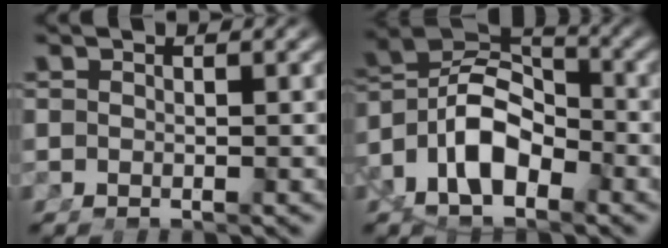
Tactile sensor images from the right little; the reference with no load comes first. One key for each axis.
{"total": 12.9, "fx": -1.5, "fy": 10.3, "fz": 7.6, "tx": -0.154, "ty": -0.024, "tz": -0.030}